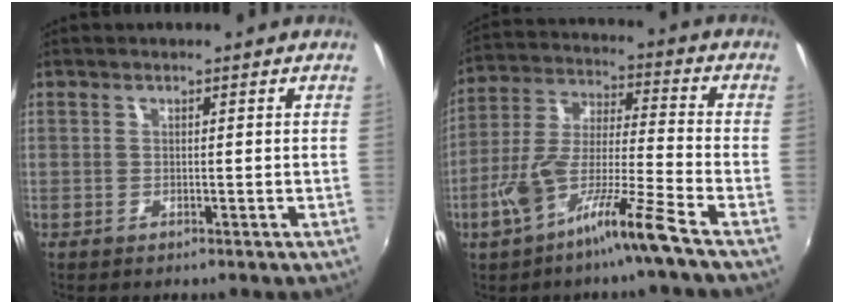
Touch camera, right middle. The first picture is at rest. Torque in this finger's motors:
{"motor_torque": [-0.11, -0.29, 0.38, 0.10]}